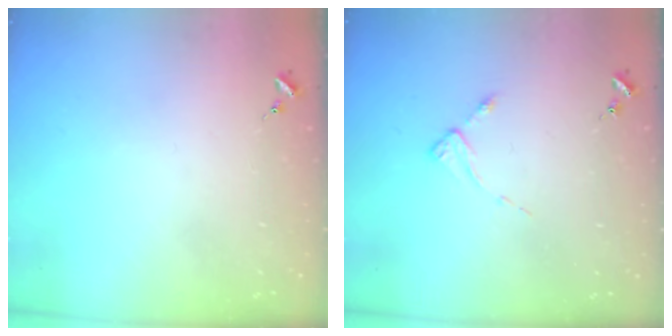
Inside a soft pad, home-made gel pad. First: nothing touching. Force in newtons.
{"total": 2.6, "press": 2.6, "slide": 0.3}